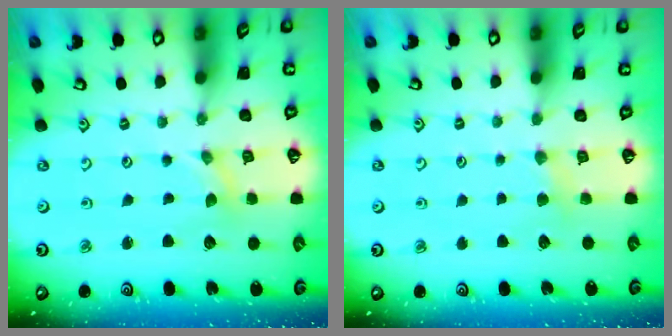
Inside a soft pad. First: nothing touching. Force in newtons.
{"total": 3.4, "press": 3.3, "slide": 0.5}